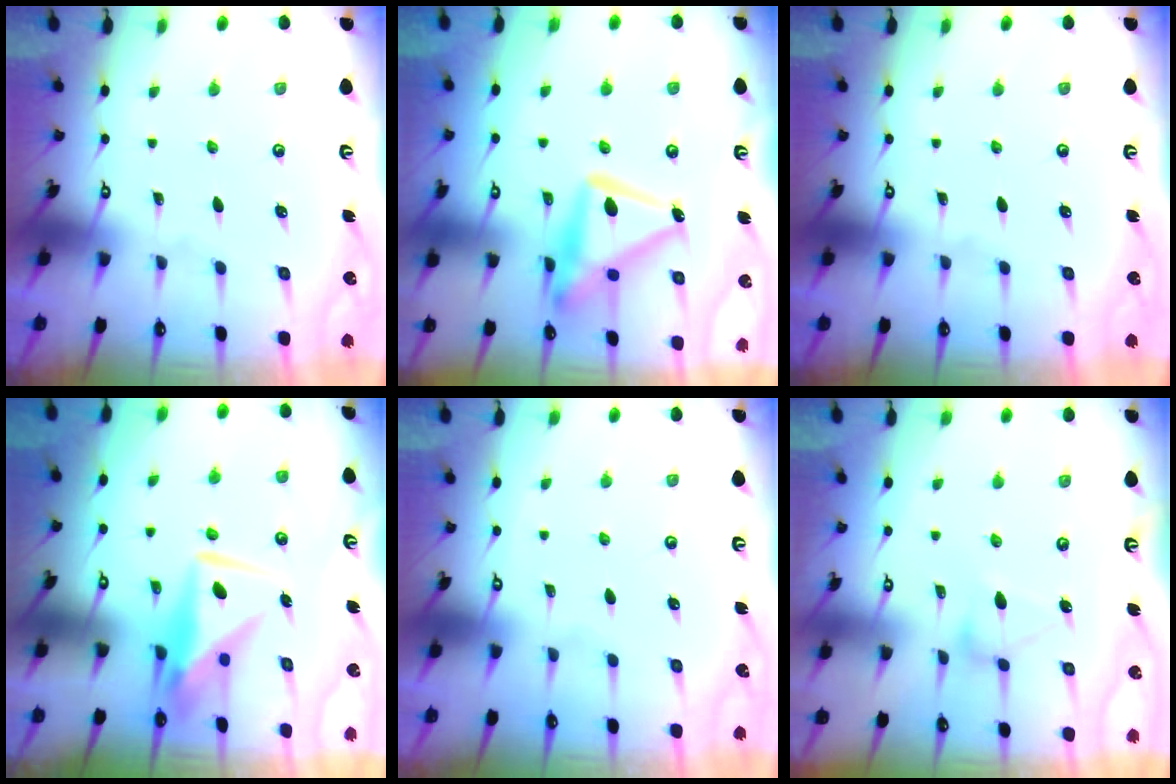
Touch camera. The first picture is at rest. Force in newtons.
{"total": 16.8, "press": 16.8, "slide": 1.2}
{"total": 0.0}
{"total": 11.0, "press": 11.0, "slide": 0.9}
{"total": 3.9, "press": 3.9, "slide": 0.1}
{"total": 7.5, "press": 7.4, "slide": 0.4}